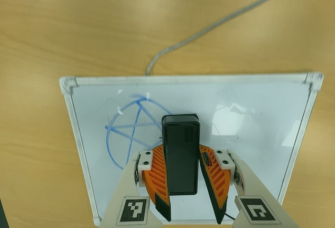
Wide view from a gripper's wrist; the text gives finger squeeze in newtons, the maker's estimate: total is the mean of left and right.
{"total": 10.2, "left": 11.6, "right": 8.7}